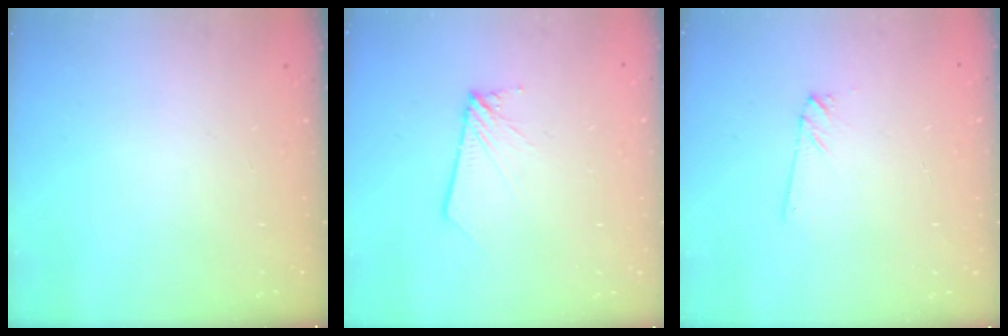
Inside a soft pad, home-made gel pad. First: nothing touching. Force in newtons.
{"total": 2.6, "press": 2.6, "slide": 0.2}
{"total": 1.7, "press": 1.7, "slide": 0.1}